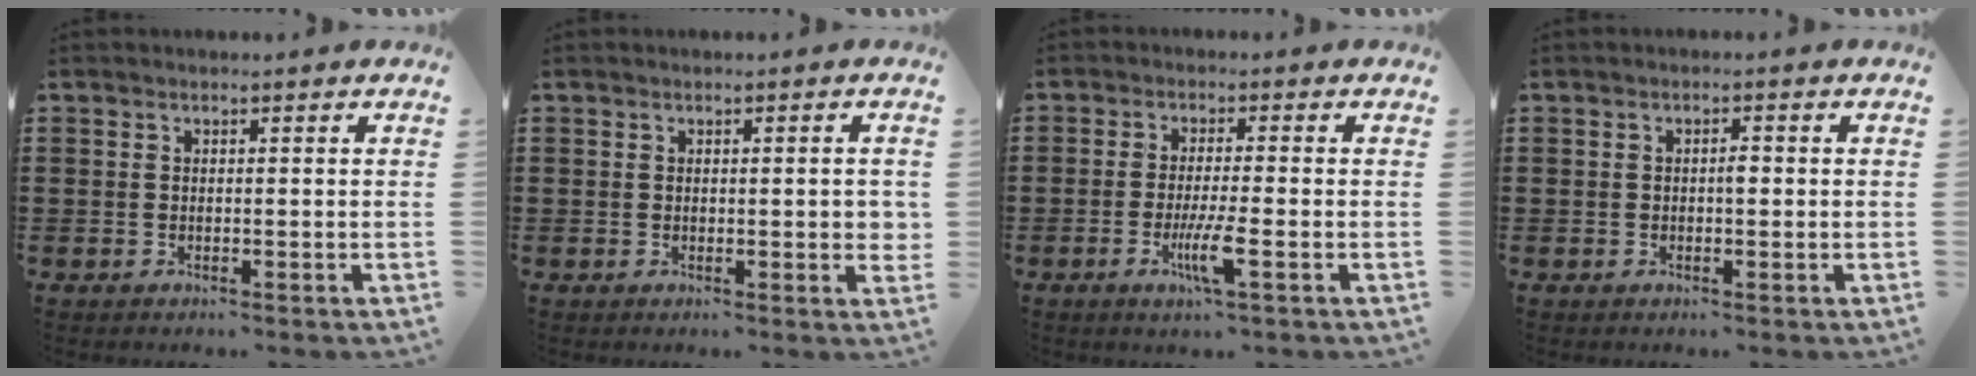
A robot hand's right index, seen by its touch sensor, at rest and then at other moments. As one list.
[{"total": 2.2, "force": [0.1, 0.4, 2.1], "torque": [-0.038, 0.002, 0.000]}, {"total": 5.4, "force": [-2.0, 0.3, 5.0], "torque": [-0.103, -0.020, -0.038]}, {"total": 1.3, "force": [-0.1, 0.4, 1.2], "torque": [-0.023, 0.000, -0.003]}]